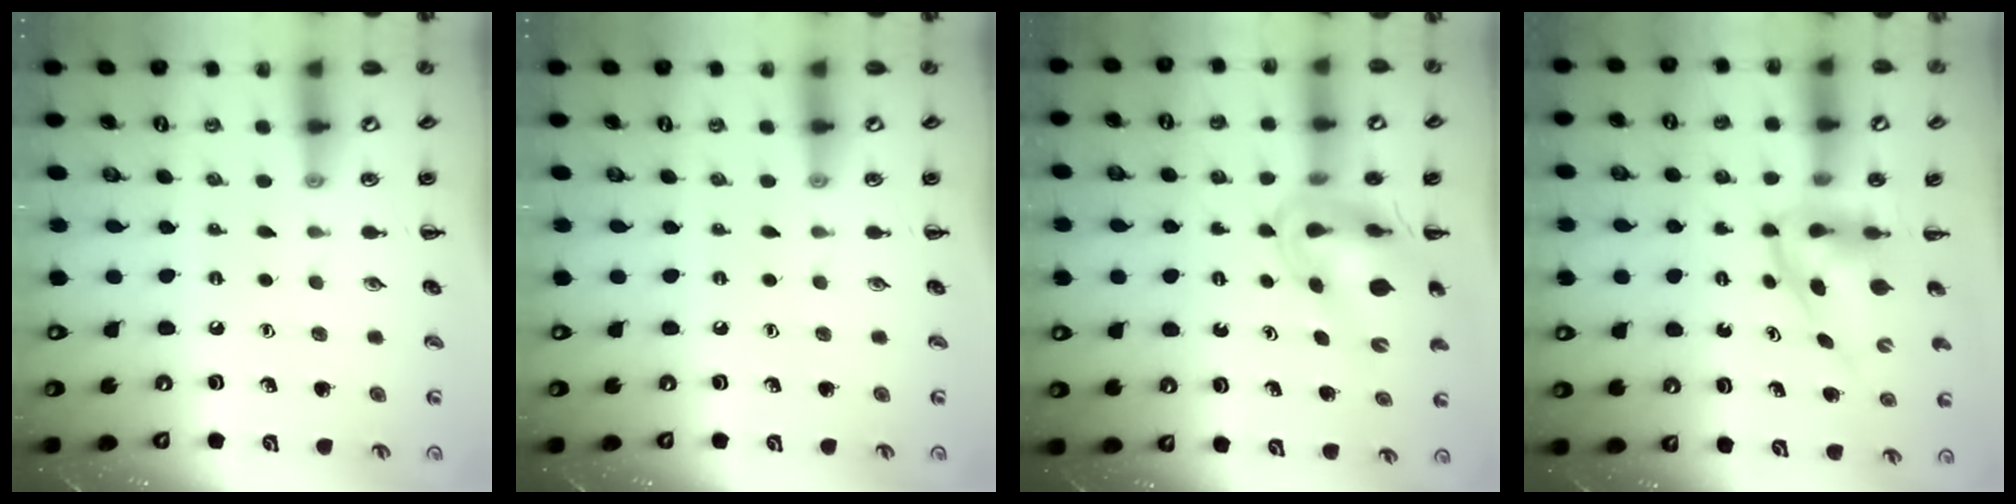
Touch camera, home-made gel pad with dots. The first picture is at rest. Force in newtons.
{"total": 0.0}
{"total": 11.6, "press": 11.0, "slide": 3.6}
{"total": 3.9, "press": 3.8, "slide": 0.7}